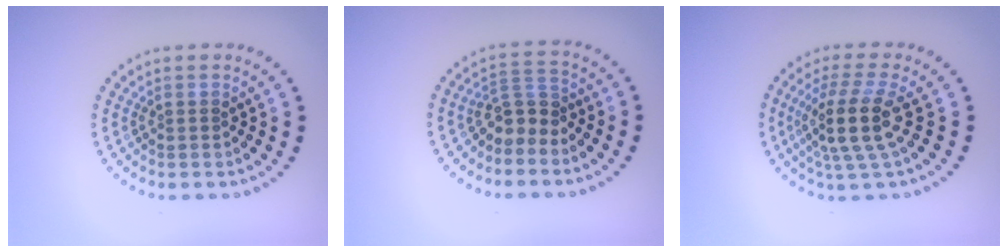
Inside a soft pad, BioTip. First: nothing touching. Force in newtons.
{"total": 2.5, "press": 2.0, "slide": 1.5}
{"total": 4.3, "press": 3.3, "slide": 2.8}